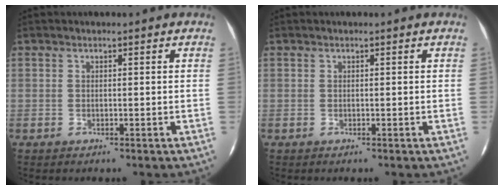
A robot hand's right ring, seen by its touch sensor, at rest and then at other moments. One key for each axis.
{"total": 0.0}